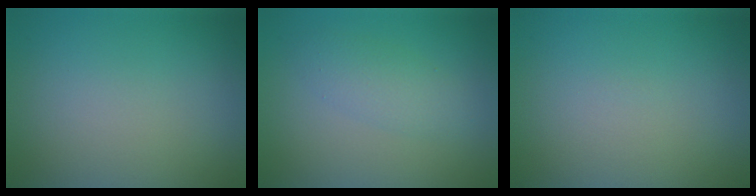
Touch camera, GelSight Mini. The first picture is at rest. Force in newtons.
{"total": 2.5, "press": 2.5, "slide": 0.1}
{"total": 0.0}